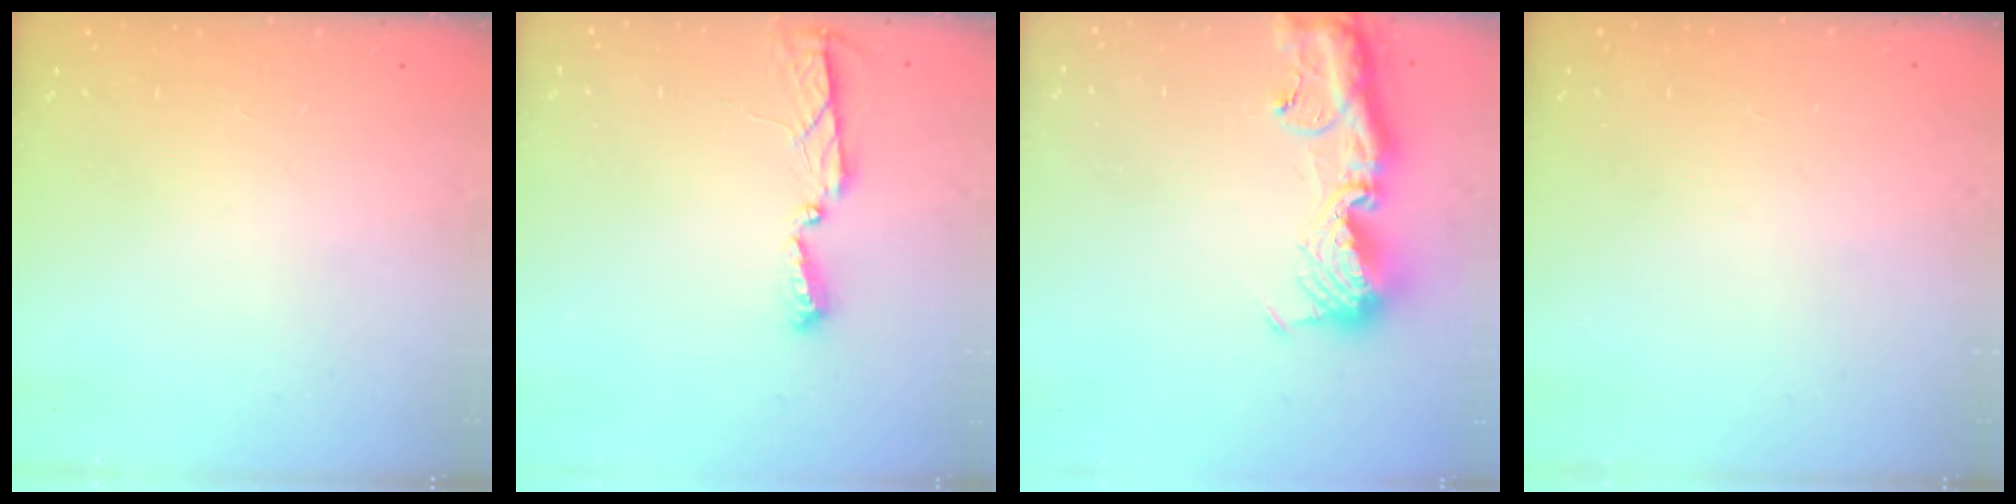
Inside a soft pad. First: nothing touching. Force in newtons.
{"total": 4.0, "press": 4.0, "slide": 0.5}
{"total": 15.7, "press": 15.6, "slide": 1.6}
{"total": 1.1, "press": 0.9, "slide": 0.6}